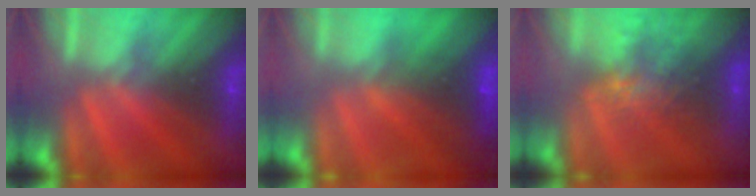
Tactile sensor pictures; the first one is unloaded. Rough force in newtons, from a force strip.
{"total": 7.4}
{"total": 7.6}